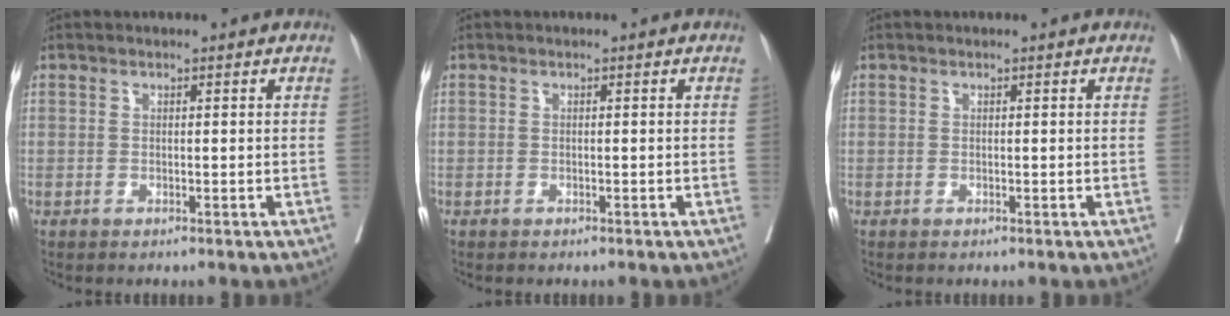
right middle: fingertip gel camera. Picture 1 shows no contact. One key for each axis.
{"total": 0.0}
{"total": 0.0}